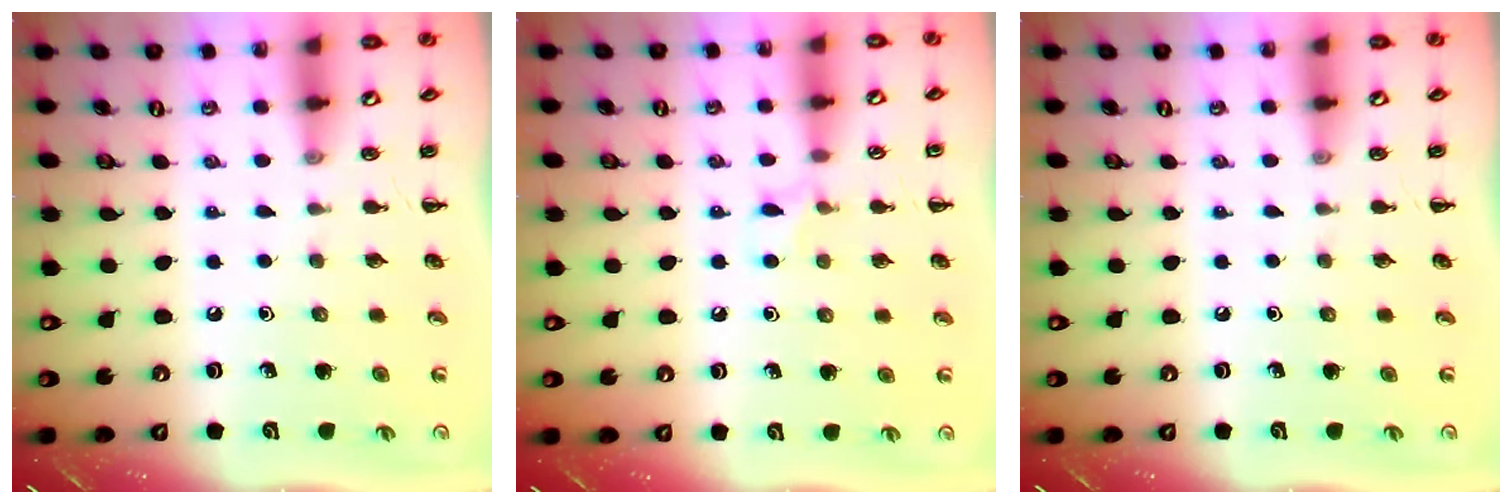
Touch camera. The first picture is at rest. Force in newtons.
{"total": 6.1, "press": 5.7, "slide": 2.1}
{"total": 0.0}